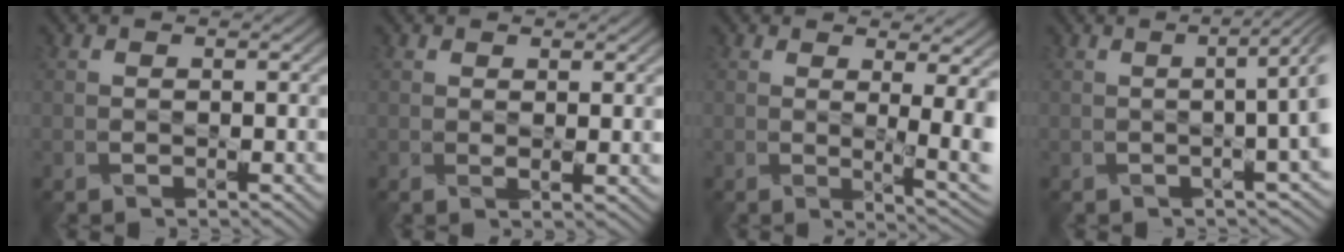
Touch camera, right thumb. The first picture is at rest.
{"total": 2.0, "force": [0.6, 0.6, 1.8], "torque": [-0.038, 0.001, 0.012]}
{"total": 6.3, "force": [0.4, 2.2, 5.8], "torque": [-0.077, 0.000, 0.018]}
{"total": 6.7, "force": [-0.4, 1.5, 6.5], "torque": [-0.066, 0.012, -0.013]}